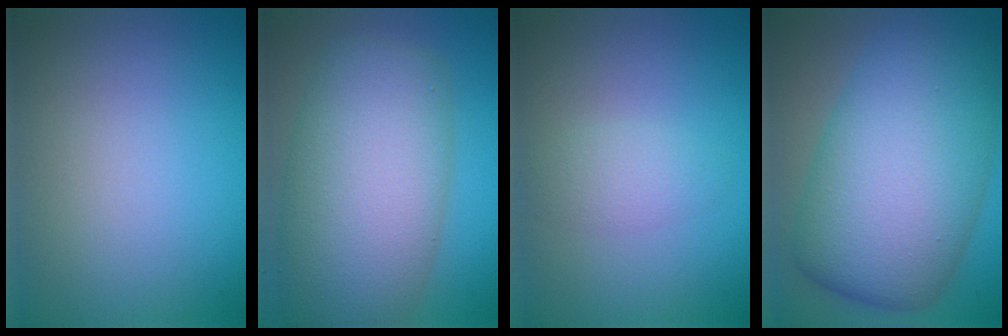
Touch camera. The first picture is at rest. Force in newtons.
{"total": 11.9, "press": 11.9, "slide": 0.3}
{"total": 1.8, "press": 1.8, "slide": 0.1}
{"total": 13.7, "press": 13.7, "slide": 0.3}